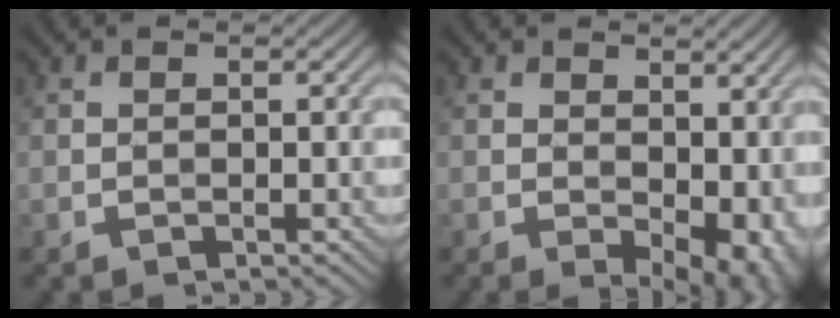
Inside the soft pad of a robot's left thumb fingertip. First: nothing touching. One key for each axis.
{"total": 8.9, "fx": -0.1, "fy": 5.1, "fz": 7.3, "tx": -0.086, "ty": -0.013, "tz": 0.016}